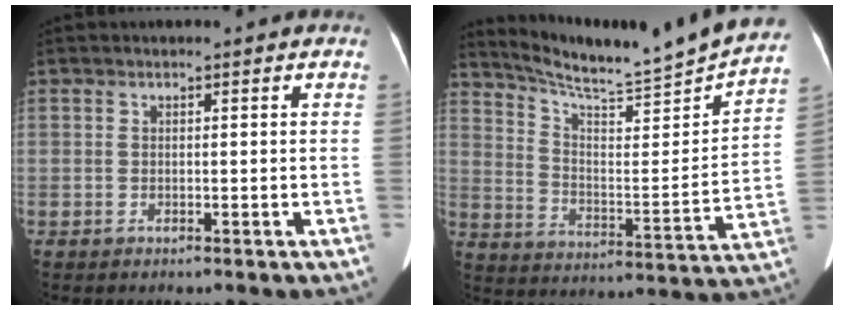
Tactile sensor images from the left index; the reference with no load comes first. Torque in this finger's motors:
{"motor_torque": [0.41, -0.92, 0.00, 0.05]}